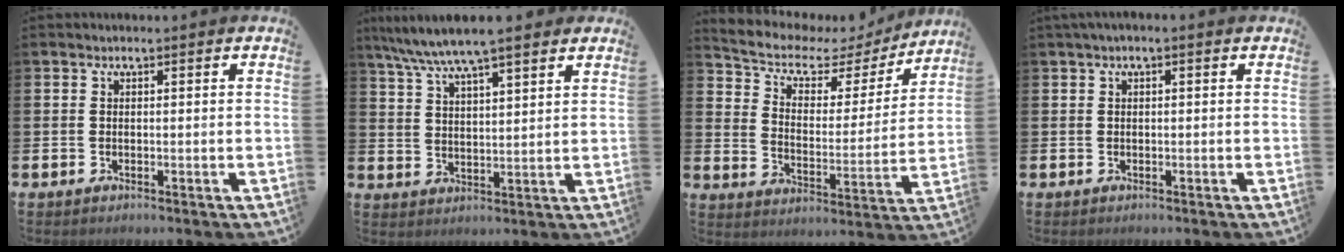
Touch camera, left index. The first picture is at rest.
{"total": 7.8, "force": [6.9, 0.9, 3.4], "torque": [-0.082, -0.026, 0.122]}
{"total": 6.0, "force": [4.6, 3.1, 2.1], "torque": [-0.071, -0.033, 0.071]}
{"total": 0.8, "force": [0.1, 0.2, 0.8], "torque": [-0.010, 0.001, -0.001]}